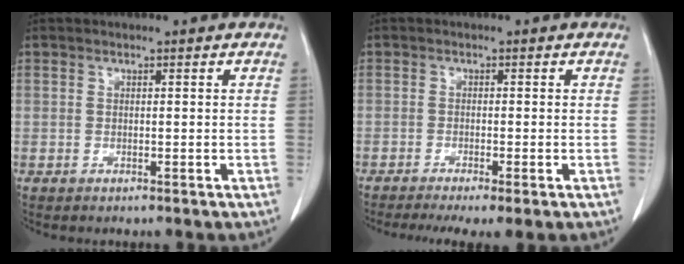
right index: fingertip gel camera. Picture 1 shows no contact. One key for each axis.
{"total": 6.4, "fx": -4.6, "fy": 0.7, "fz": 4.4, "tx": -0.066, "ty": -0.015, "tz": -0.074}